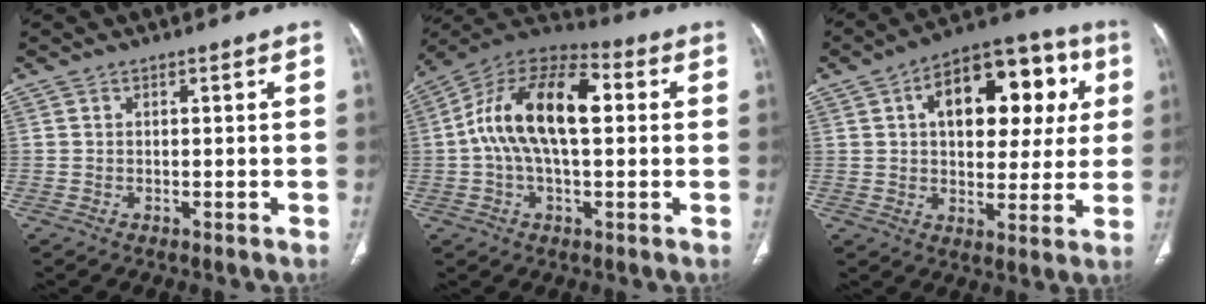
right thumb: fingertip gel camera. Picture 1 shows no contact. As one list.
[{"total": 17.5, "force": [2.1, 8.7, 15.0], "torque": [-0.266, 0.041, 0.028]}, {"total": 20.0, "force": [5.5, 11.3, 15.5], "torque": [-0.162, 0.020, 0.073]}]